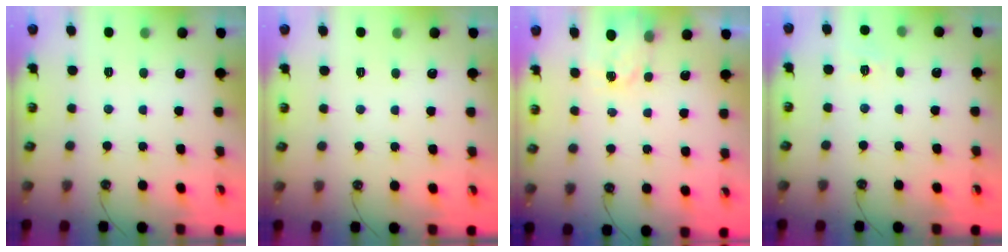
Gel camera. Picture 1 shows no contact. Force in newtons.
{"total": 0.0}
{"total": 2.6, "press": 2.5, "slide": 0.4}
{"total": 6.6, "press": 6.6, "slide": 0.6}